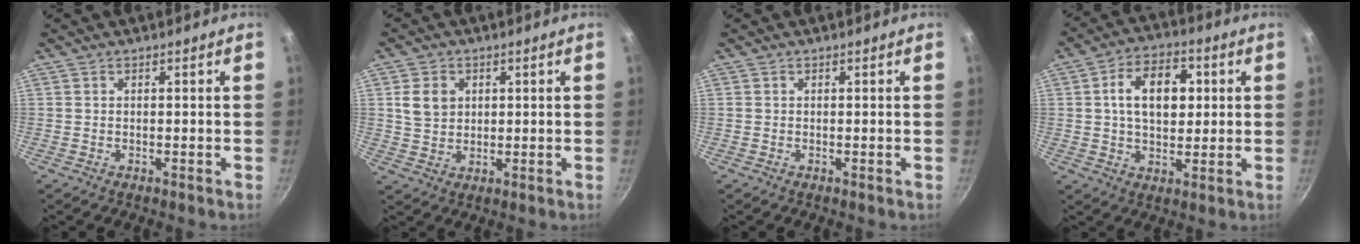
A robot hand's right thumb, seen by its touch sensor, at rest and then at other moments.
{"total": 5.8, "force": [1.5, 4.8, 3.0], "torque": [-0.038, -0.001, 0.029]}
{"total": 0.0}
{"total": 12.0, "force": [2.2, 7.9, 8.8], "torque": [-0.117, 0.009, 0.028]}